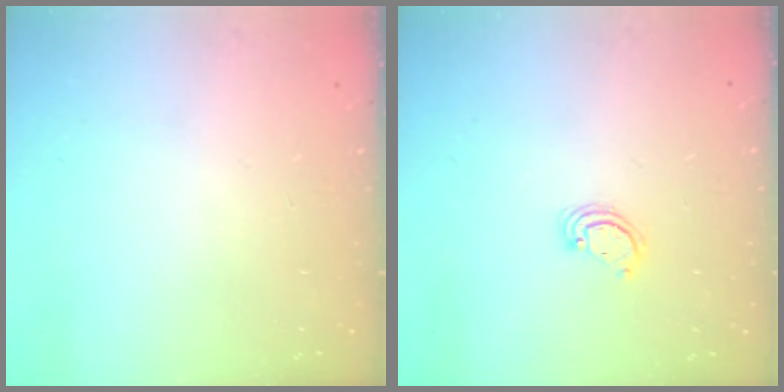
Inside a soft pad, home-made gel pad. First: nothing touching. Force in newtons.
{"total": 2.6, "press": 2.6, "slide": 0.3}